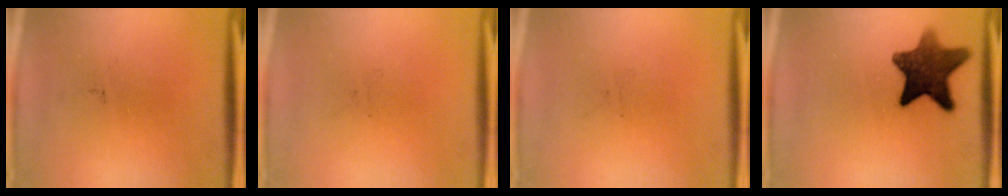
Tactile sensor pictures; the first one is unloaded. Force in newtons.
{"total": 0.0}
{"total": 0.0}
{"total": 11.5}